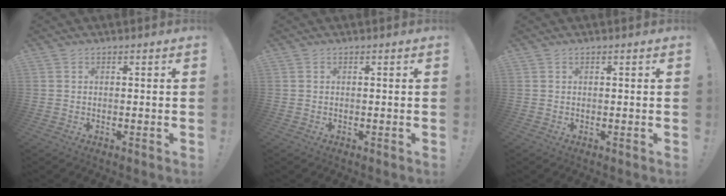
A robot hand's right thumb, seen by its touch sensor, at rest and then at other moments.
{"total": 0.0}
{"total": 0.0}